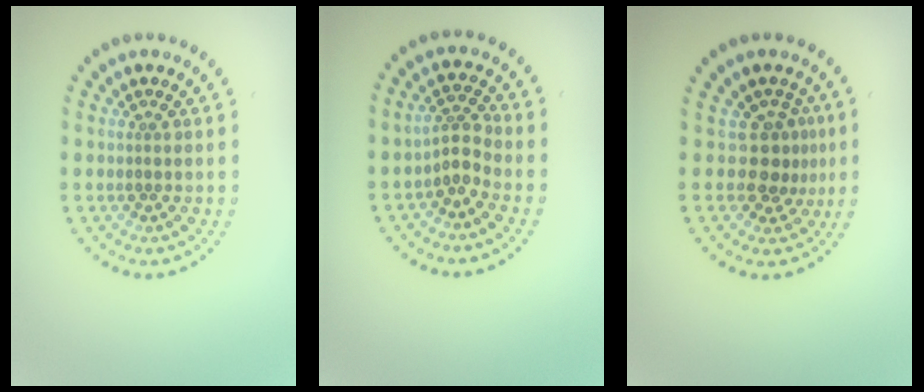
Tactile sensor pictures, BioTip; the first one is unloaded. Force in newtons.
{"total": 2.3, "press": 1.5, "slide": 1.7}
{"total": 2.6, "press": 1.9, "slide": 1.8}